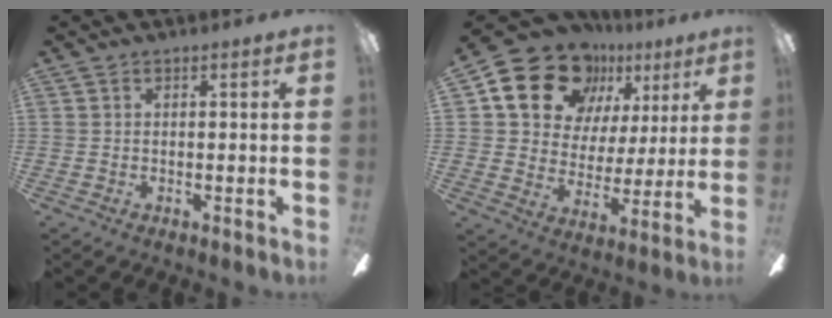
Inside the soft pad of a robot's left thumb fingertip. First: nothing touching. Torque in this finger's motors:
{"motor_torque": [0.34, 0.66, 1.39, -1.38, 0.29]}